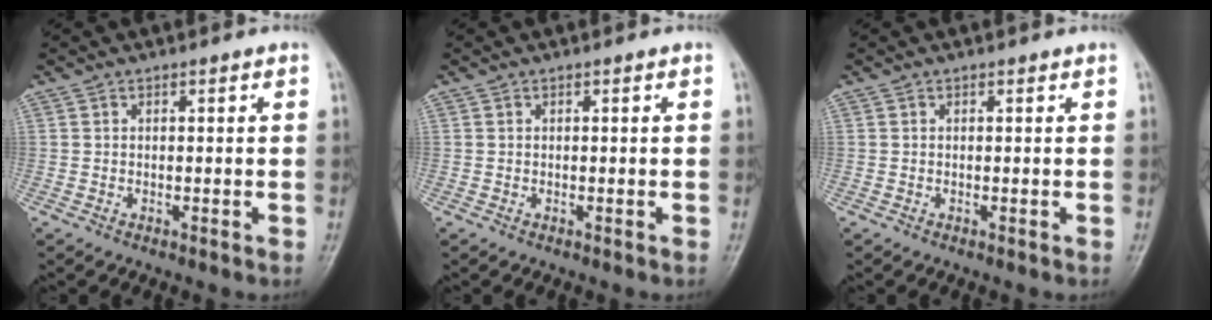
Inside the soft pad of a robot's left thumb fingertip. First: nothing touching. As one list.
[{"total": 0.0}, {"total": 0.0}]